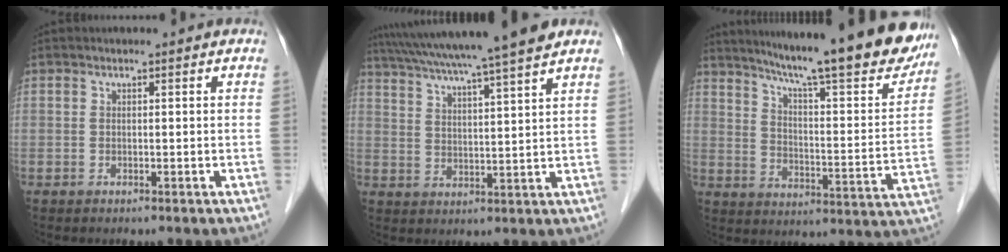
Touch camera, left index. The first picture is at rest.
{"total": 16.3, "force": [13.8, -1.5, 8.5], "torque": [-0.152, 0.010, 0.203]}
{"total": 23.4, "force": [20.1, 1.5, 11.9], "torque": [-0.184, -0.049, 0.270]}